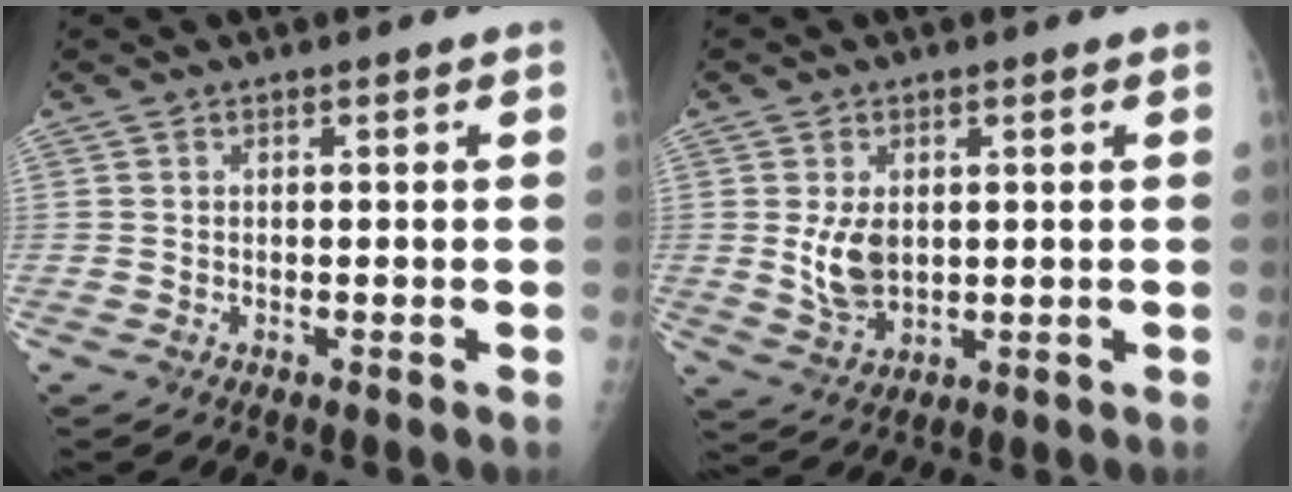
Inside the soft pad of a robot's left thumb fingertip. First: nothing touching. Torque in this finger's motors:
{"motor_torque": [0.95, 1.10, 0.83, 0.01, 0.07]}